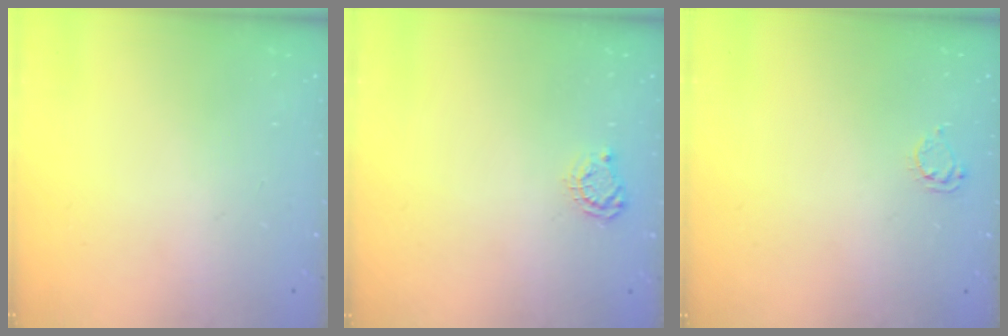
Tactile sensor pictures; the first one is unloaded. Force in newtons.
{"total": 5.3, "press": 5.3, "slide": 0.6}
{"total": 3.8, "press": 3.8, "slide": 0.2}